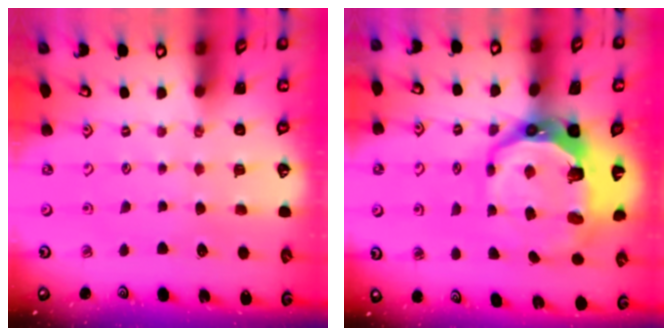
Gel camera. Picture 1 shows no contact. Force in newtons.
{"total": 15.4, "press": 14.5, "slide": 5.4}